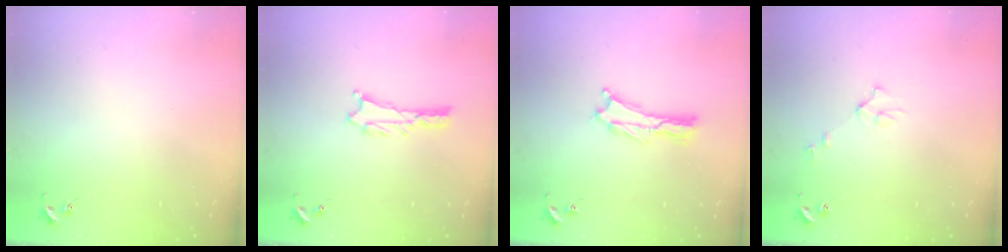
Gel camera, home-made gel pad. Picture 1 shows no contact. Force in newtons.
{"total": 1.0, "press": 1.0, "slide": 0.1}
{"total": 0.6, "press": 0.5, "slide": 0.2}
{"total": 3.1, "press": 3.1, "slide": 0.3}